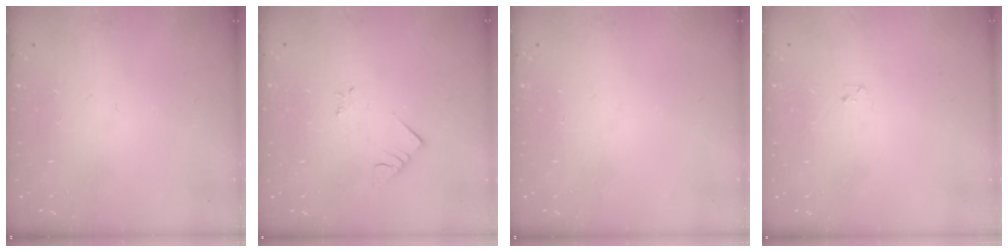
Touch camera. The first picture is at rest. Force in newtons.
{"total": 2.7, "press": 2.7, "slide": 0.2}
{"total": 0.0}
{"total": 1.6, "press": 1.6, "slide": 0.2}